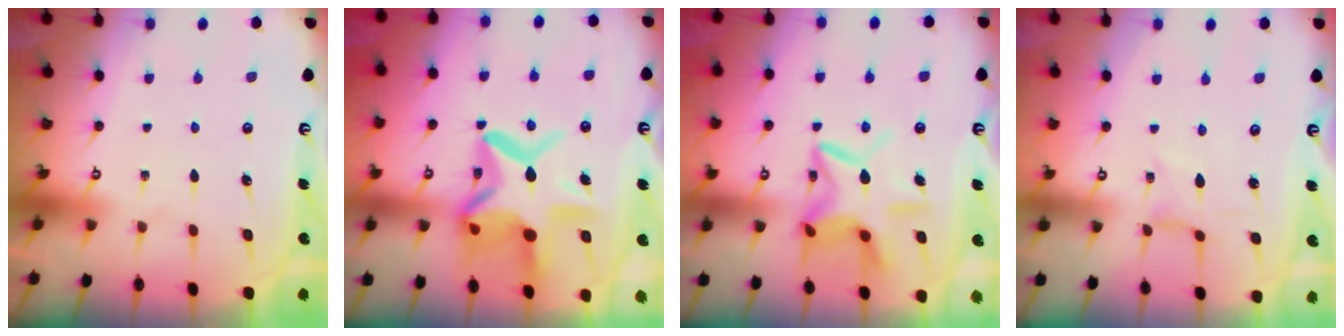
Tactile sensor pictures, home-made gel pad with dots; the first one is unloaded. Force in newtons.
{"total": 16.9, "press": 16.9, "slide": 1.3}
{"total": 12.7, "press": 12.6, "slide": 1.0}
{"total": 0.0}